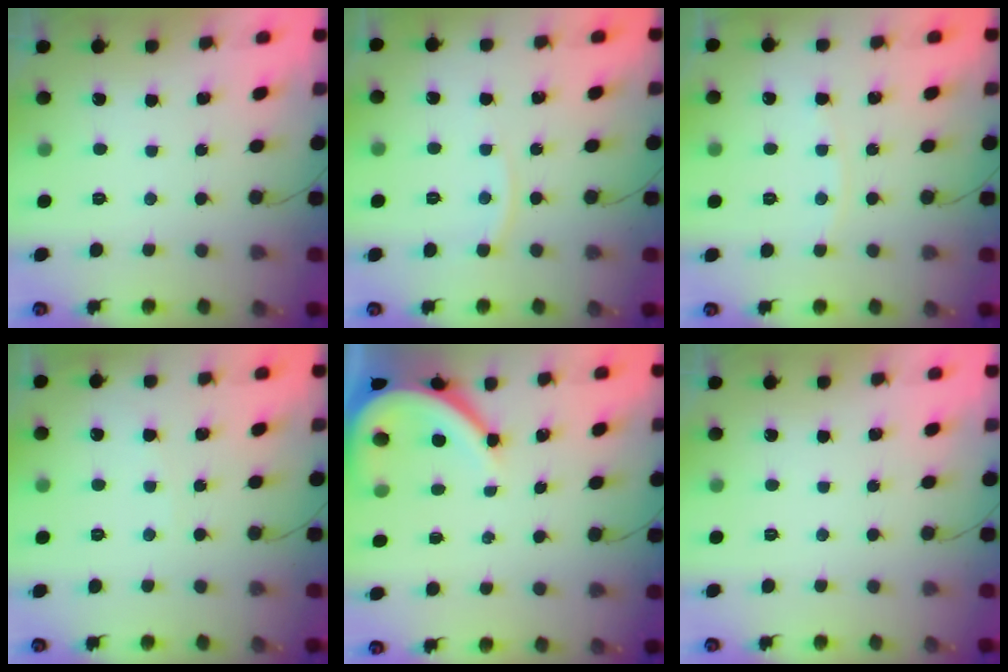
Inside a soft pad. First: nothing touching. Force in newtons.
{"total": 3.8, "press": 3.8, "slide": 0.1}
{"total": 3.6, "press": 3.6, "slide": 0.6}
{"total": 2.9, "press": 2.9, "slide": 0.4}
{"total": 8.7, "press": 8.6, "slide": 1.3}
{"total": 0.0}